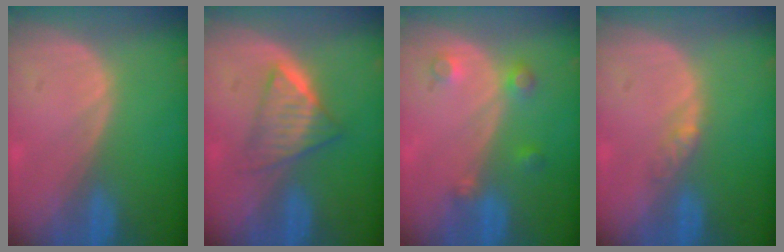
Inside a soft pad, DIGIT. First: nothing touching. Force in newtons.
{"total": 6.2, "press": 5.3, "slide": 3.3}
{"total": 3.4, "press": 3.1, "slide": 1.5}
{"total": 2.2, "press": 1.7, "slide": 1.3}